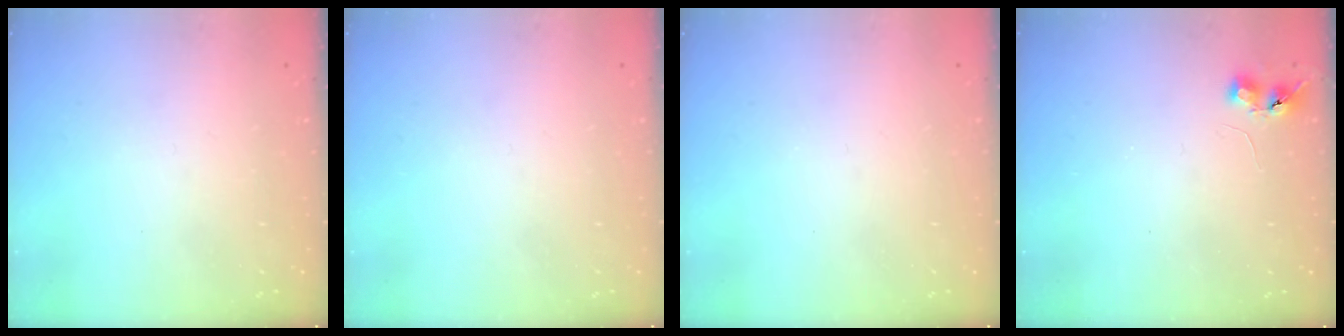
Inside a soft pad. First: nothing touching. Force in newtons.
{"total": 0.0}
{"total": 0.0}
{"total": 5.2, "press": 5.1, "slide": 0.9}